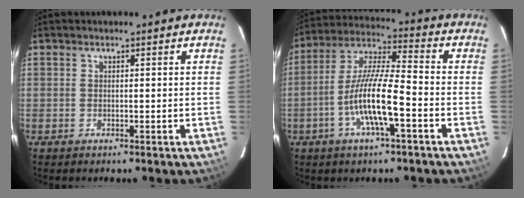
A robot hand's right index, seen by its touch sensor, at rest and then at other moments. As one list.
[{"total": 12.4, "force": [-4.7, 1.8, 11.4], "torque": [-0.228, 0.000, -0.093]}]